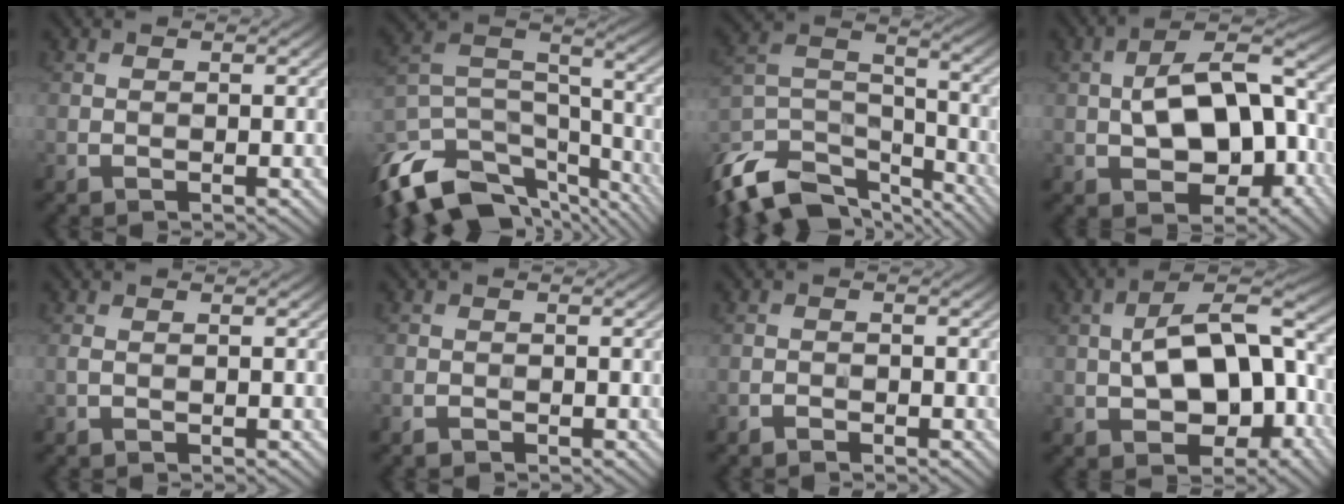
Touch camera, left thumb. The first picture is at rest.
{"total": 16.7, "force": [-11.9, 8.0, 8.6], "torque": [-0.227, -0.029, -0.185]}
{"total": 15.7, "force": [-12.1, 6.6, 7.4], "torque": [-0.197, -0.019, -0.204]}
{"total": 13.4, "force": [-1.6, 7.7, 10.9], "torque": [-0.177, 0.009, -0.024]}
{"total": 0.8, "force": [-0.2, 0.3, 0.7], "torque": [-0.019, 0.001, -0.006]}
{"total": 1.0, "force": [-0.9, 0.5, 0.3], "torque": [-0.004, -0.002, -0.019]}
{"total": 1.0, "force": [-0.9, 0.2, 0.3], "torque": [-0.006, 0.000, -0.019]}
{"total": 13.1, "force": [-1.6, 7.3, 10.7], "torque": [-0.177, 0.010, -0.027]}